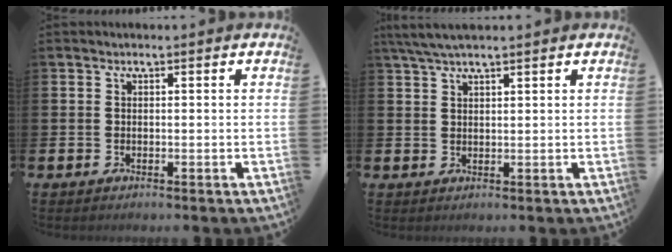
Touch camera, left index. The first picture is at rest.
{"total": 2.5, "force": [1.9, 0.4, 1.6], "torque": [-0.041, 0.006, 0.036]}